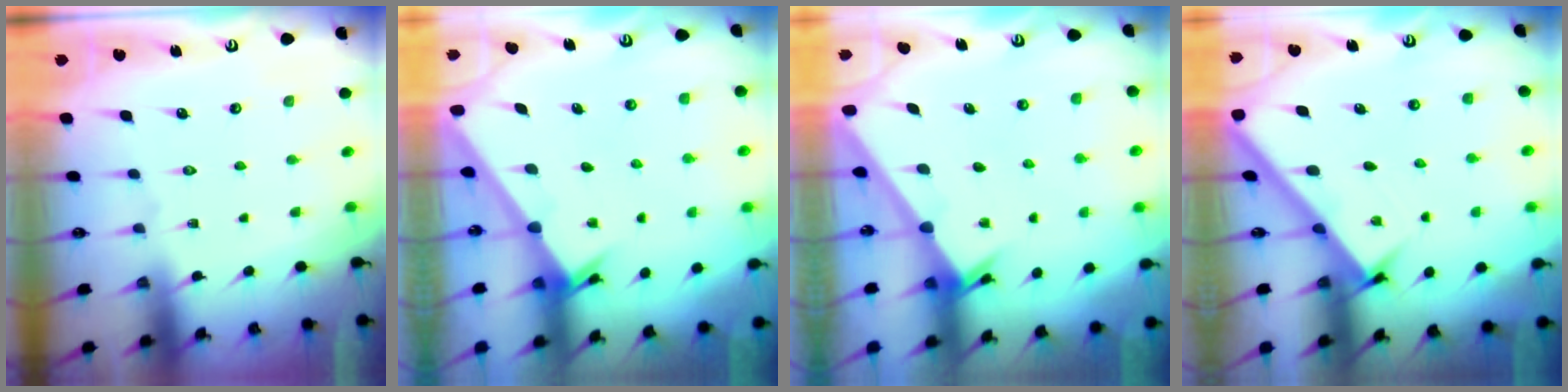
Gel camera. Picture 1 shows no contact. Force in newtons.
{"total": 2.3, "press": 2.3, "slide": 0.2}
{"total": 2.3, "press": 2.3, "slide": 0.2}
{"total": 2.8, "press": 2.7, "slide": 0.4}